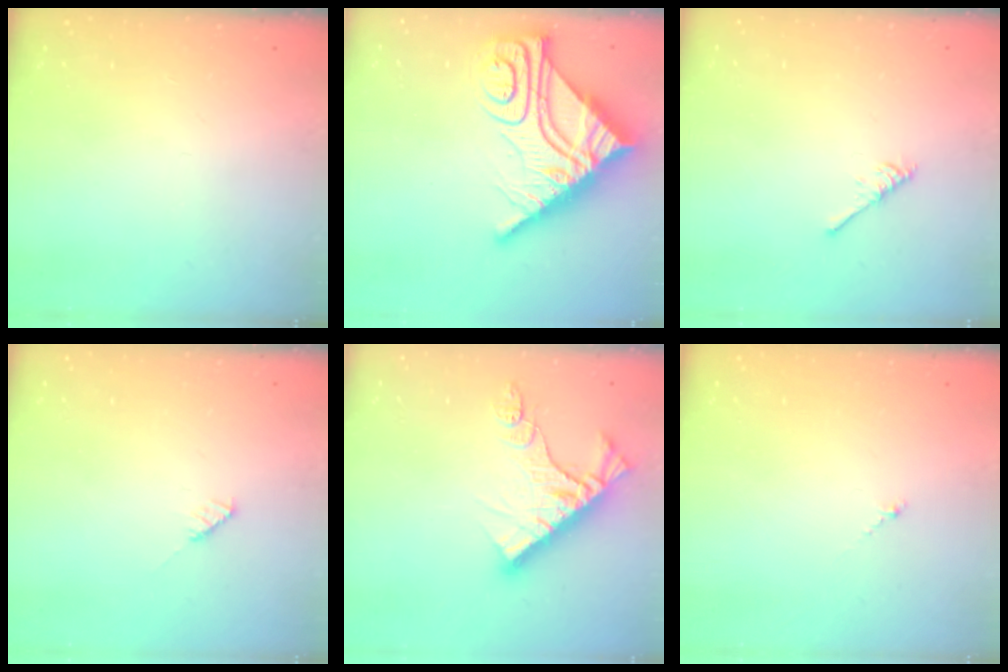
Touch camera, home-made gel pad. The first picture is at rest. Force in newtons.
{"total": 18.5, "press": 18.4, "slide": 2.0}
{"total": 2.7, "press": 2.7, "slide": 0.5}
{"total": 3.0, "press": 3.0, "slide": 0.2}
{"total": 11.8, "press": 11.8, "slide": 1.1}
{"total": 0.7, "press": 0.6, "slide": 0.4}